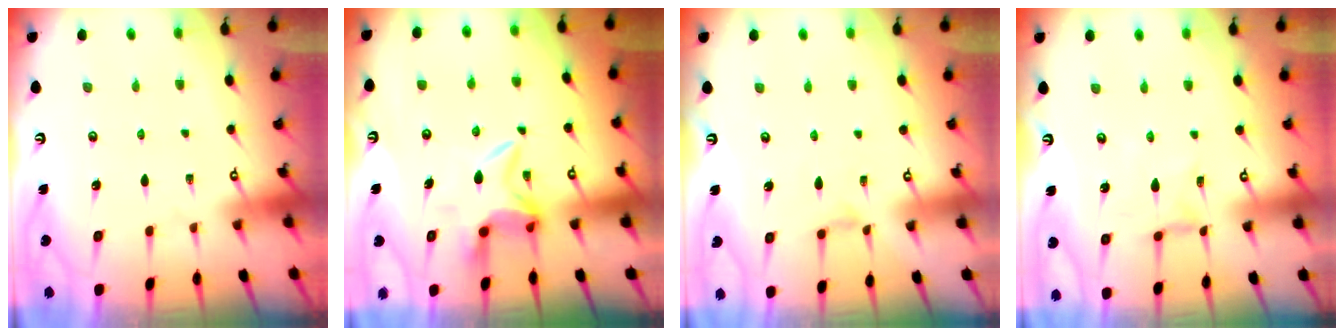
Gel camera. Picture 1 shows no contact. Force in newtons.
{"total": 6.8, "press": 6.7, "slide": 1.0}
{"total": 2.6, "press": 2.6, "slide": 0.4}
{"total": 1.2, "press": 1.2, "slide": 0.4}